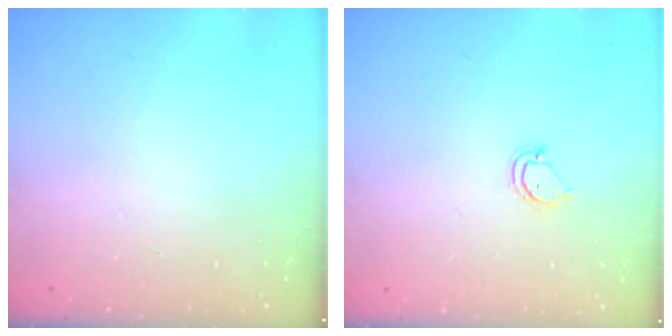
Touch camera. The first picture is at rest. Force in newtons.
{"total": 3.6, "press": 3.6, "slide": 0.2}